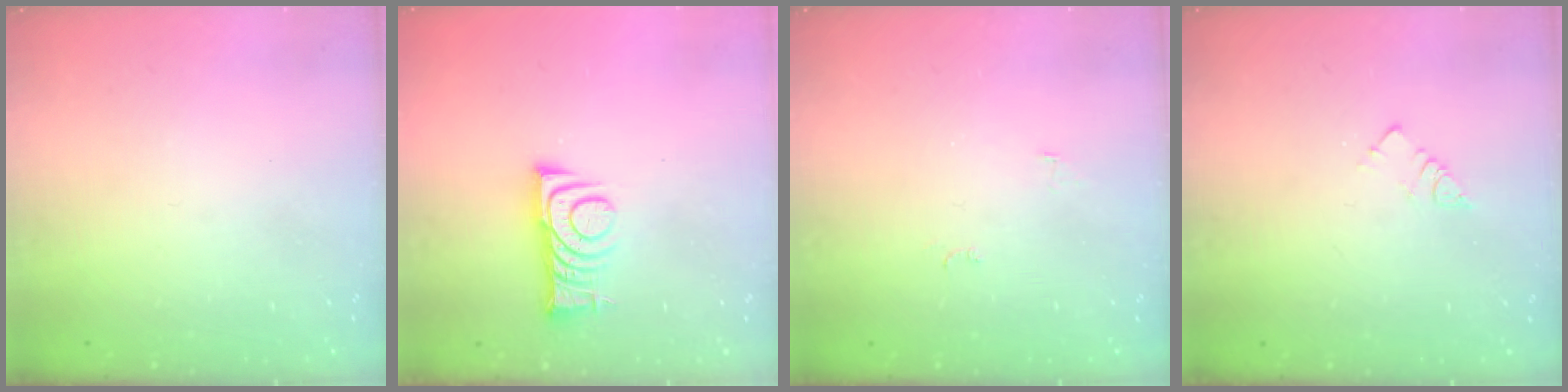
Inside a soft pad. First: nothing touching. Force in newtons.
{"total": 8.3, "press": 8.3, "slide": 0.8}
{"total": 4.5, "press": 4.5, "slide": 0.5}
{"total": 3.2, "press": 3.2, "slide": 0.0}